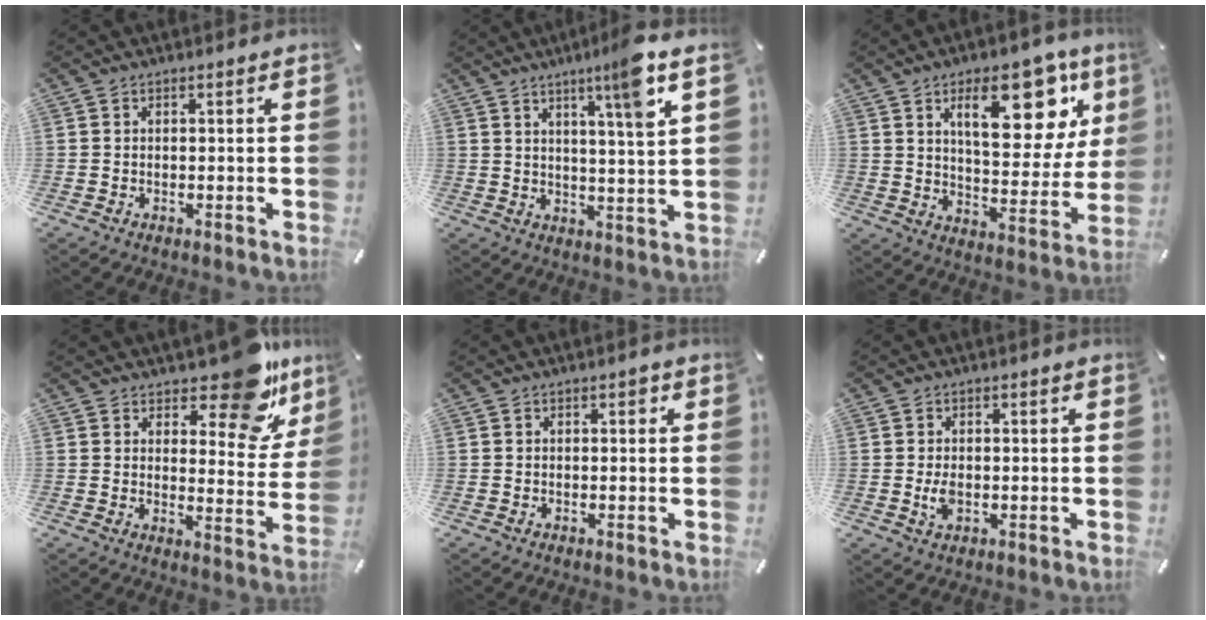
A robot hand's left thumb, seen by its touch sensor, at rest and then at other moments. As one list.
[{"total": 9.5, "force": [5.6, 0.0, 7.6], "torque": [-0.113, -0.035, 0.083]}, {"total": 20.8, "force": [10.6, 9.7, 15.1], "torque": [-0.199, -0.051, 0.168]}, {"total": 15.2, "force": [10.9, 6.7, 8.3], "torque": [-0.093, -0.088, 0.184]}, {"total": 1.1, "force": [0.2, 0.7, 0.8], "torque": [-0.008, 0.003, 0.000]}, {"total": 3.0, "force": [-0.3, 1.8, 2.4], "torque": [-0.057, -0.004, -0.009]}]